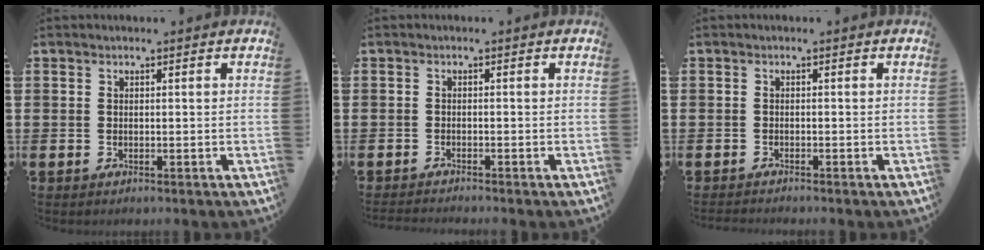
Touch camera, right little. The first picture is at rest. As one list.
[{"total": 0.9, "force": [-0.8, -0.1, 0.1], "torque": [-0.002, -0.002, -0.017]}, {"total": 0.6, "force": [-0.6, -0.1, 0.0], "torque": [-0.001, -0.002, -0.013]}]